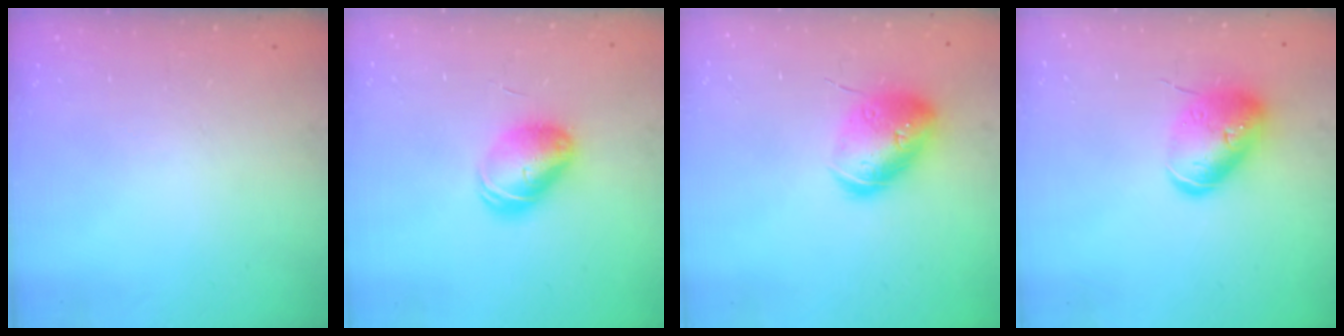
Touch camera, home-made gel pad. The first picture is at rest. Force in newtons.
{"total": 9.3, "press": 9.2, "slide": 1.5}
{"total": 16.0, "press": 15.9, "slide": 2.1}
{"total": 12.5, "press": 12.4, "slide": 1.9}